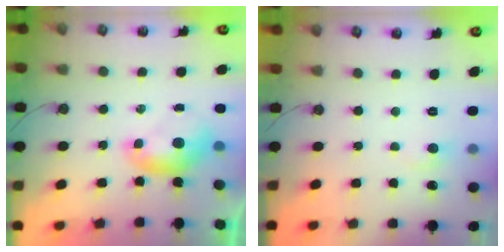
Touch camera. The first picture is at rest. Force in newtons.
{"total": 0.8, "press": 0.4, "slide": 0.7}